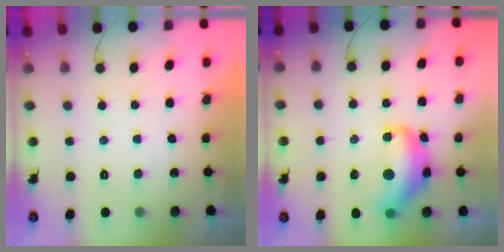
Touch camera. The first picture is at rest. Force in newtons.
{"total": 14.4, "press": 14.3, "slide": 0.9}